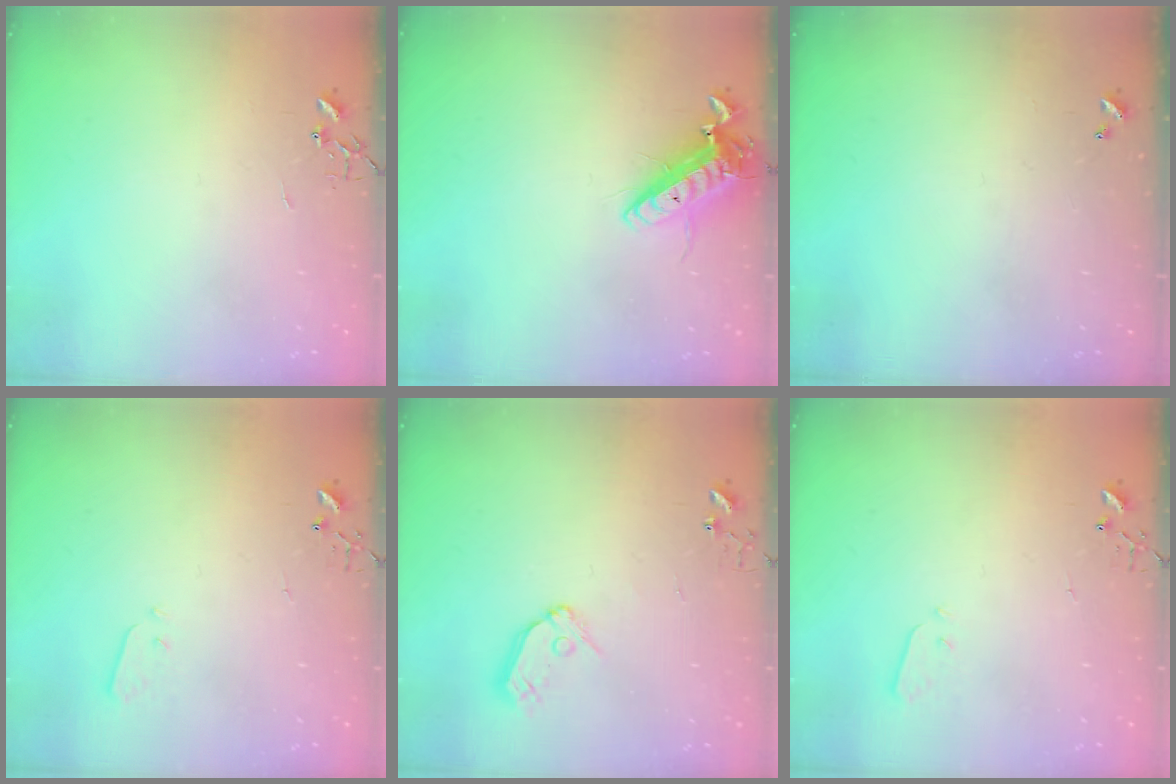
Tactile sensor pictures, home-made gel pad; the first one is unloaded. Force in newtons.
{"total": 14.5, "press": 14.2, "slide": 2.9}
{"total": 0.0}
{"total": 2.2, "press": 2.1, "slide": 0.3}
{"total": 8.4, "press": 8.4, "slide": 0.8}
{"total": 2.2, "press": 2.1, "slide": 0.3}